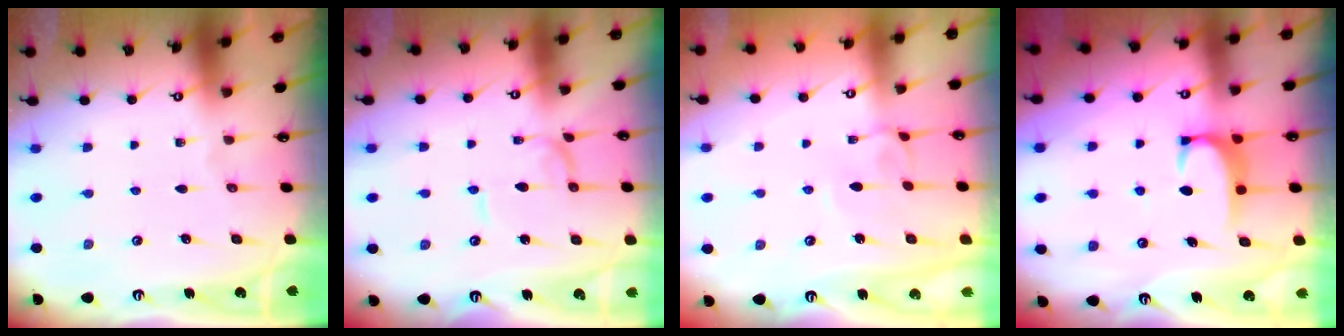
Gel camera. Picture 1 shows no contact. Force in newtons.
{"total": 0.6, "press": 0.6, "slide": 0.1}
{"total": 4.7, "press": 4.7, "slide": 0.0}
{"total": 1.8, "press": 1.7, "slide": 0.5}